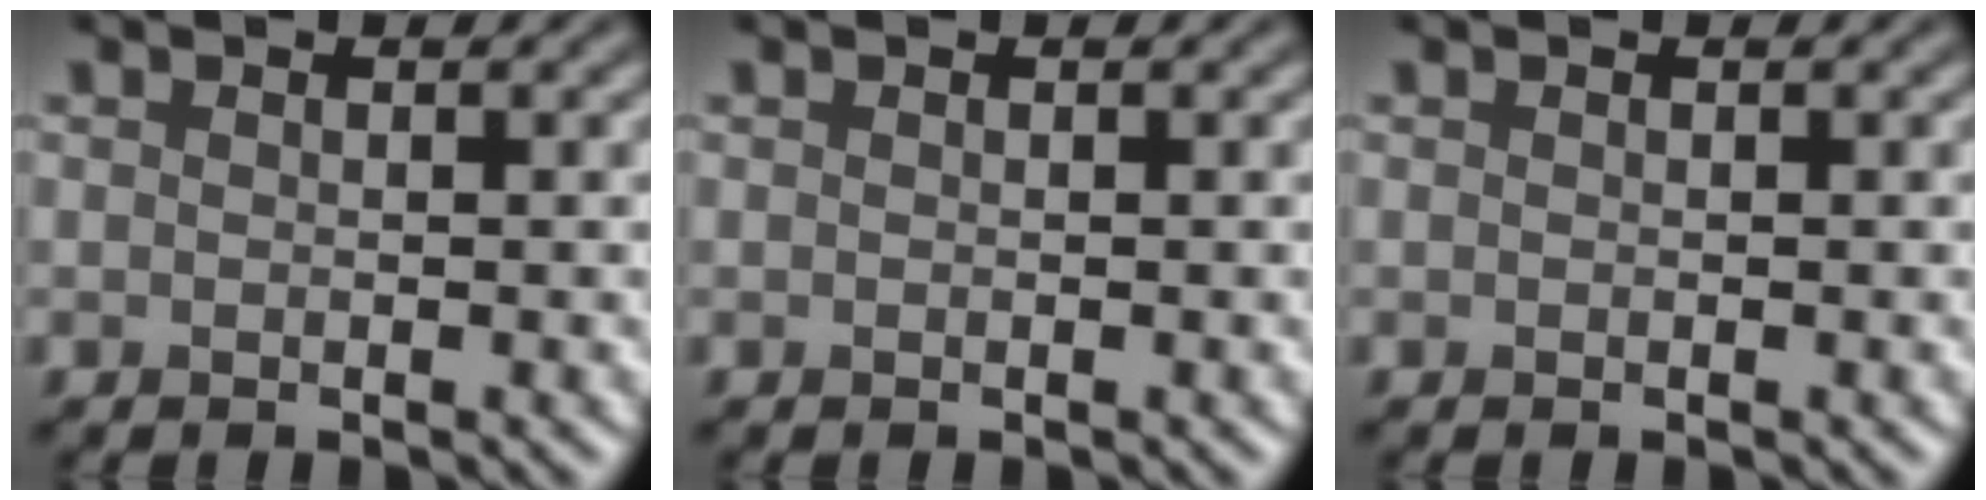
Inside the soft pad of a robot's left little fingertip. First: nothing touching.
{"total": 0.0}
{"total": 0.0}